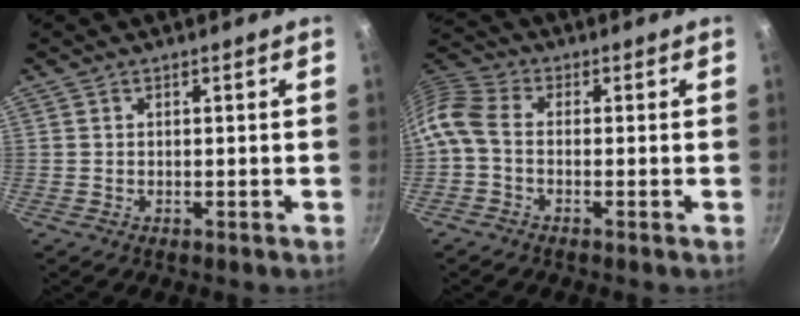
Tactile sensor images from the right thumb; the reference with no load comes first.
{"total": 7.3, "force": [-1.6, 4.8, 5.3], "torque": [-0.120, 0.029, -0.051]}